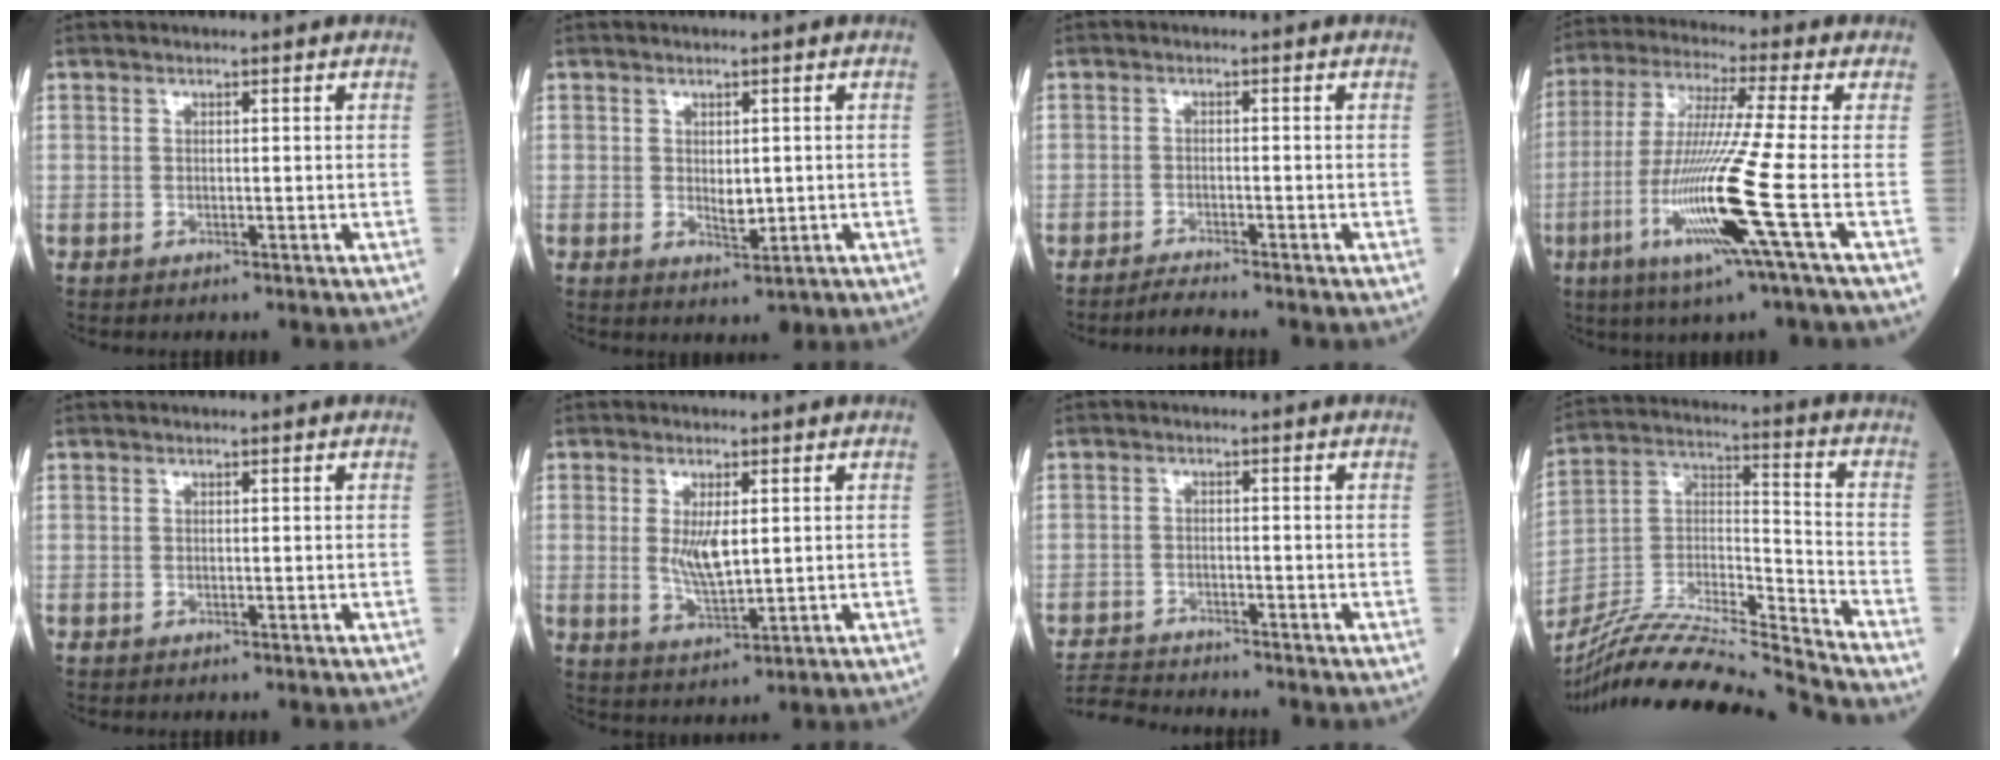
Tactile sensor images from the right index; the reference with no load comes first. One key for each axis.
{"total": 2.3, "fx": -0.1, "fy": 0.9, "fz": 2.1, "tx": -0.036, "ty": -0.007, "tz": 0.006}
{"total": 2.6, "fx": -2.5, "fy": -0.7, "fz": 0.6, "tx": -0.018, "ty": -0.012, "tz": -0.046}
{"total": 14.7, "fx": -4.7, "fy": -2.6, "fz": 13.7, "tx": -0.288, "ty": -0.027, "tz": -0.098}
{"total": 0.0}
{"total": 5.3, "fx": 0.7, "fy": 1.0, "fz": 5.1, "tx": -0.102, "ty": -0.010, "tz": 0.019}
{"total": 5.5, "fx": -5.5, "fy": 0.0, "fz": 0.0, "tx": 0.001, "ty": -0.014, "tz": -0.101}
{"total": 21.9, "fx": -20.3, "fy": -0.8, "fz": 8.1, "tx": -0.176, "ty": -0.005, "tz": -0.357}